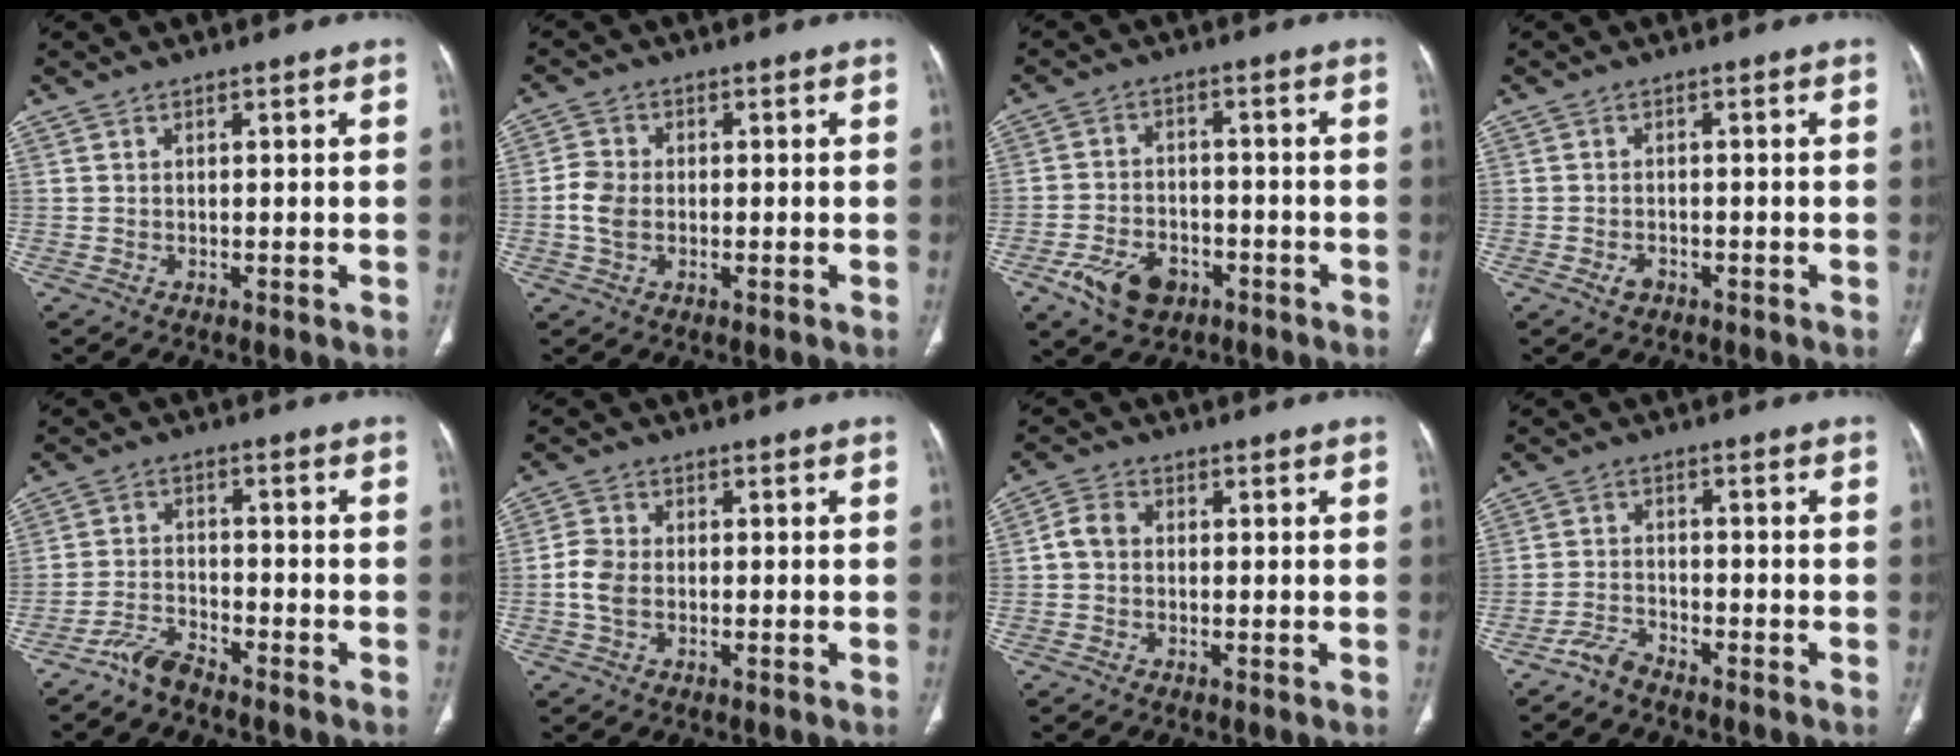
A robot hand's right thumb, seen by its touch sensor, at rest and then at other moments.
{"total": 4.5, "force": [-0.7, 3.2, 3.1], "torque": [-0.066, 0.010, -0.018]}
{"total": 8.9, "force": [-4.6, 5.8, 4.9], "torque": [-0.077, 0.025, -0.073]}
{"total": 1.9, "force": [-1.0, 1.3, 0.9], "torque": [-0.016, 0.008, -0.013]}
{"total": 4.4, "force": [-4.0, 1.0, 1.6], "torque": [-0.033, 0.018, -0.082]}
{"total": 4.4, "force": [-0.8, 3.0, 3.1], "torque": [-0.070, 0.010, -0.020]}
{"total": 3.5, "force": [-0.1, 2.9, 2.0], "torque": [-0.033, 0.012, -0.008]}
{"total": 3.2, "force": [-2.9, 0.8, 0.8], "torque": [-0.019, 0.013, -0.060]}